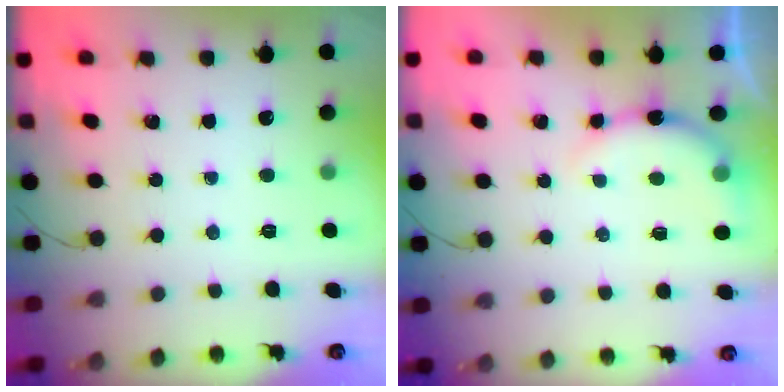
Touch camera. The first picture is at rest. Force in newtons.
{"total": 7.9, "press": 7.8, "slide": 1.0}